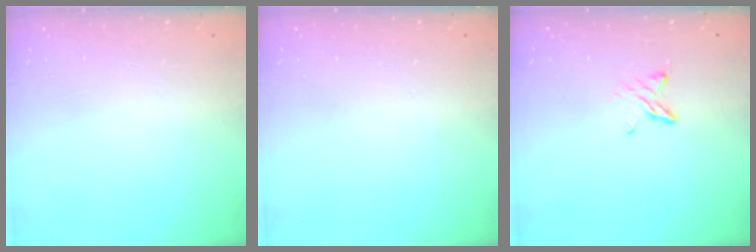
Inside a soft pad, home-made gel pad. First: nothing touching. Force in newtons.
{"total": 0.0}
{"total": 4.3, "press": 4.2, "slide": 0.5}